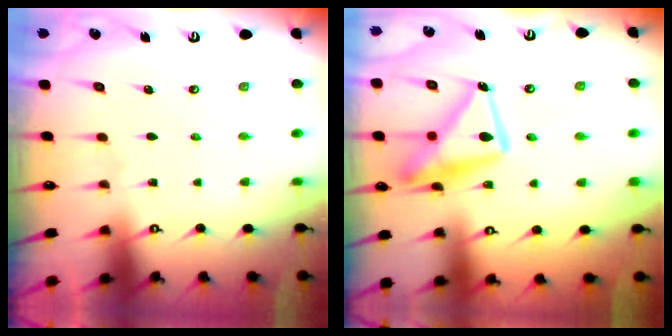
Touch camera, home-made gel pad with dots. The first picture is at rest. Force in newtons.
{"total": 18.4, "press": 18.3, "slide": 1.4}